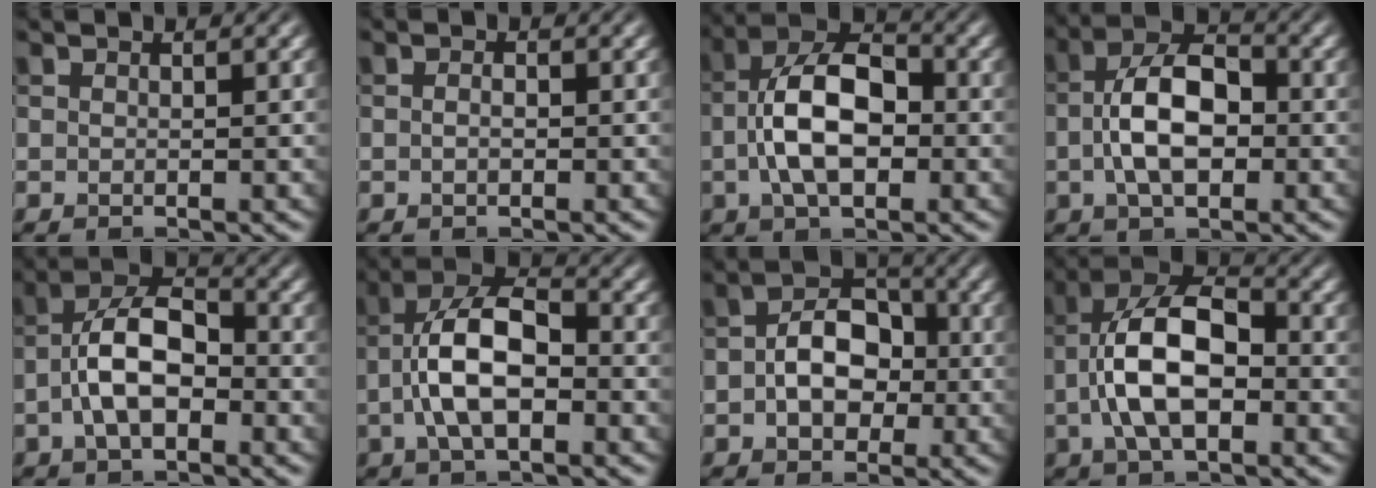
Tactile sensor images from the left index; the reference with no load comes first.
{"total": 0.9, "force": [-0.1, 0.5, 0.7], "torque": [-0.012, -0.004, -0.001]}
{"total": 7.7, "force": [-1.0, 4.1, 6.4], "torque": [-0.120, 0.015, -0.027]}
{"total": 6.6, "force": [-0.8, 3.6, 5.5], "torque": [-0.101, 0.010, -0.022]}
{"total": 6.2, "force": [-1.7, 3.1, 5.2], "torque": [-0.094, 0.018, -0.037]}
{"total": 7.1, "force": [-1.4, 3.4, 6.1], "torque": [-0.121, 0.016, -0.033]}
{"total": 5.6, "force": [-0.5, 3.9, 4.0], "torque": [-0.061, 0.004, -0.013]}
{"total": 8.2, "force": [-1.4, 4.1, 7.0], "torque": [-0.139, 0.017, -0.032]}